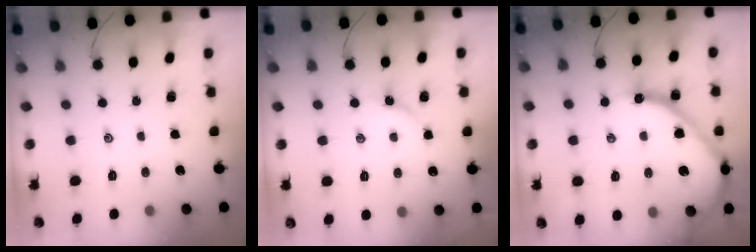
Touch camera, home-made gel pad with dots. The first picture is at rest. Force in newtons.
{"total": 2.9, "press": 2.8, "slide": 0.4}
{"total": 18.1, "press": 18.1, "slide": 1.7}